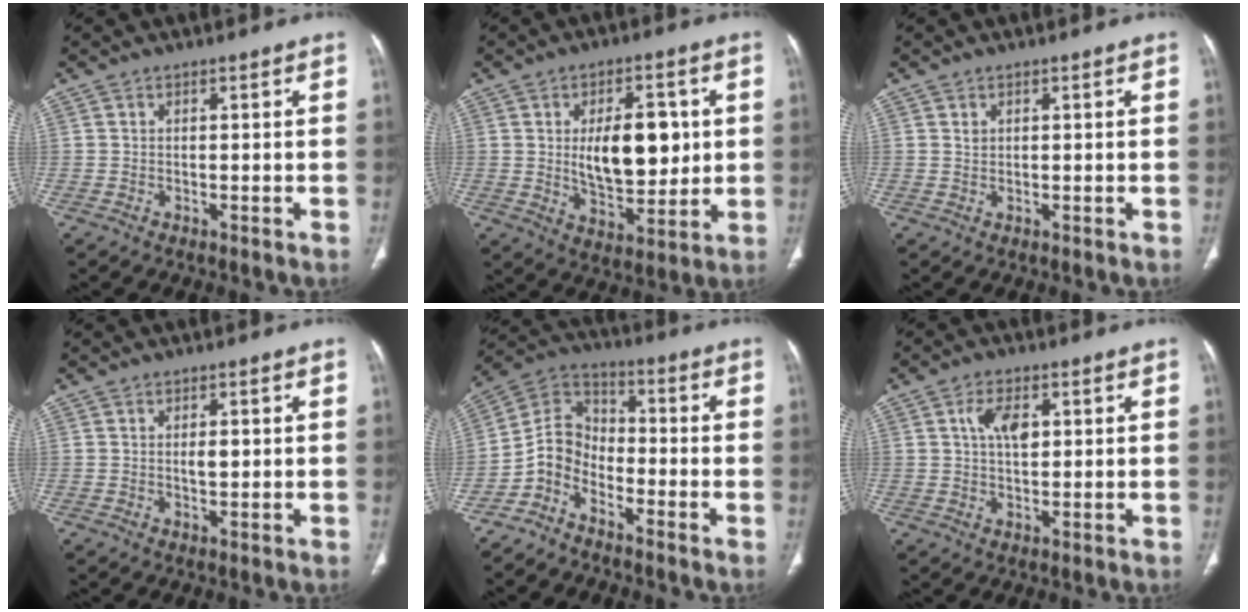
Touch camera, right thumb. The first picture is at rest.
{"total": 14.3, "force": [1.7, 7.6, 12.0], "torque": [-0.148, -0.013, 0.035]}
{"total": 1.0, "force": [0.5, 0.8, 0.5], "torque": [-0.003, -0.002, 0.011]}
{"total": 2.1, "force": [0.2, 1.0, 1.8], "torque": [-0.026, -0.001, 0.002]}
{"total": 7.6, "force": [-4.6, 4.9, 3.5], "torque": [-0.058, 0.060, -0.108]}
{"total": 5.5, "force": [1.5, 3.1, 4.3], "torque": [-0.070, -0.002, 0.023]}